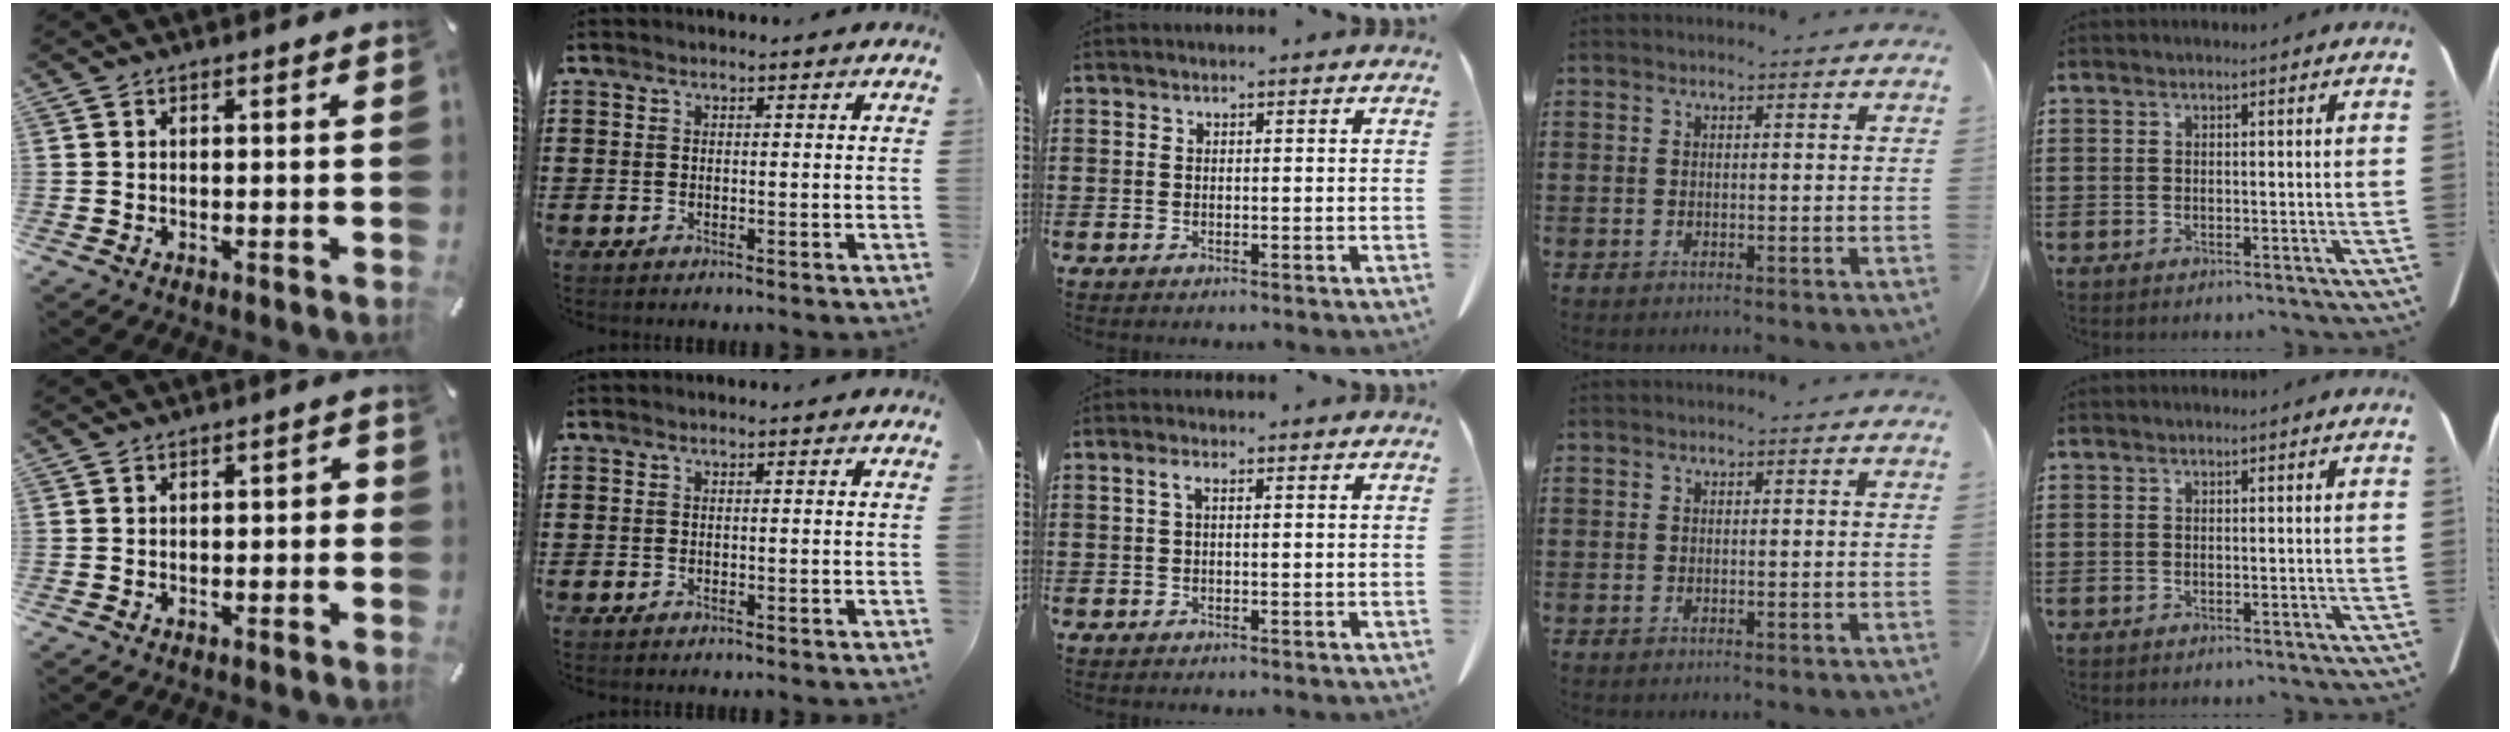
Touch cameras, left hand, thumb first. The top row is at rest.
{"thumb": {"total": 1.7, "force": [-1.1, 0.9, 0.8], "torque": [-0.017, 0.008, -0.024]}, "middle": {"total": 1.6, "force": [0.2, 0.4, 1.6], "torque": [-0.032, 0.002, 0.002]}}